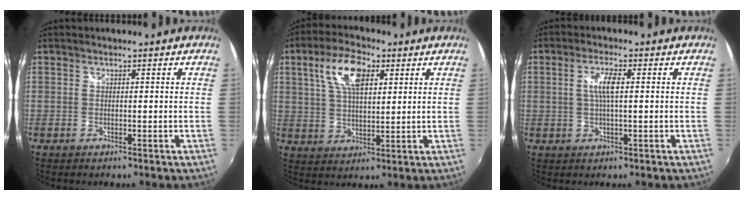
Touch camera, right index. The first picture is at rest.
{"total": 10.0, "force": [4.1, 4.6, 7.9], "torque": [-0.152, 0.019, 0.076]}
{"total": 4.1, "force": [0.5, 0.7, 4.0], "torque": [-0.077, 0.002, 0.009]}